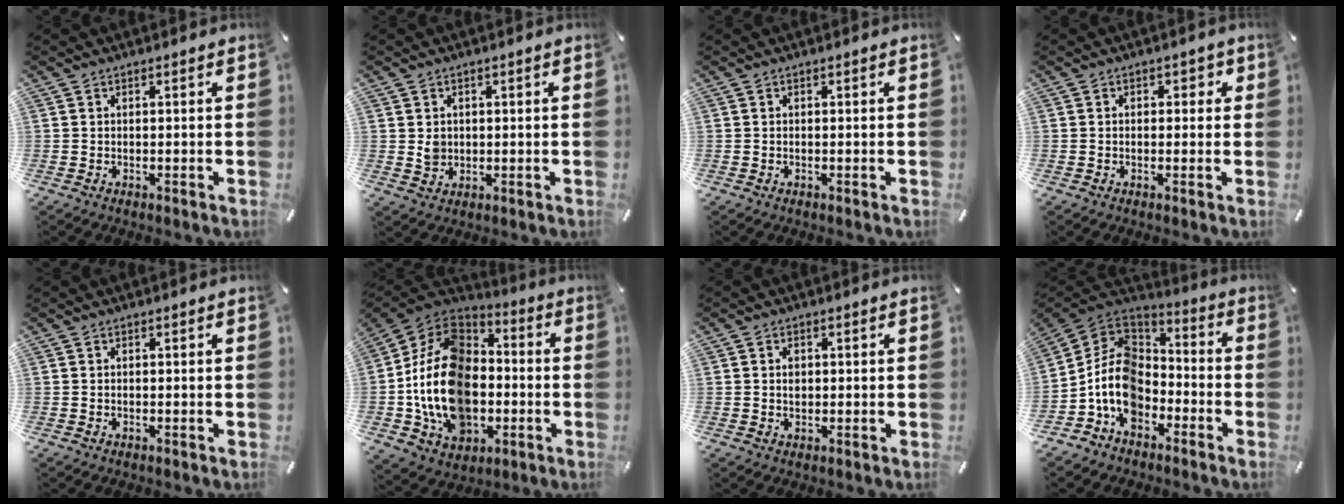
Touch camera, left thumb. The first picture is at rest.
{"total": 2.9, "force": [0.5, 2.7, 1.0], "torque": [-0.012, 0.000, 0.008]}
{"total": 0.0}
{"total": 1.7, "force": [-0.2, 1.3, 1.0], "torque": [-0.012, 0.006, -0.009]}
{"total": 0.0}
{"total": 20.1, "force": [-5.2, 15.1, 12.3], "torque": [-0.270, 0.025, -0.090]}
{"total": 2.0, "force": [0.2, 1.6, 1.3], "torque": [-0.020, 0.003, 0.001]}
{"total": 12.8, "force": [-5.2, 9.9, 6.3], "torque": [-0.156, 0.023, -0.100]}